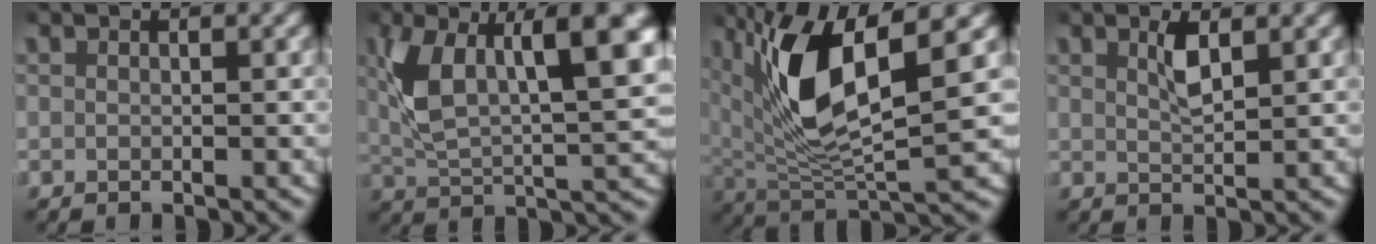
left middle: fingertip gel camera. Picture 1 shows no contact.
{"total": 11.3, "force": [2.4, 5.6, 9.5], "torque": [-0.164, -0.003, 0.046]}
{"total": 10.2, "force": [2.6, 4.3, 8.9], "torque": [-0.172, 0.008, 0.041]}
{"total": 2.0, "force": [1.1, 0.3, 1.7], "torque": [-0.036, -0.003, 0.023]}